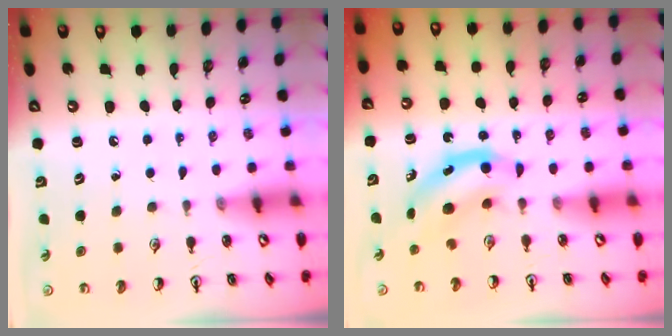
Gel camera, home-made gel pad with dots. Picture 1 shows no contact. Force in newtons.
{"total": 4.4, "press": 4.4, "slide": 0.5}